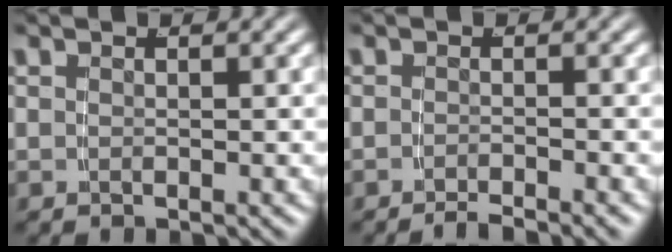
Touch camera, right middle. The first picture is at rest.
{"total": 1.9, "force": [-1.8, -0.1, 0.6], "torque": [-0.007, 0.003, -0.035]}